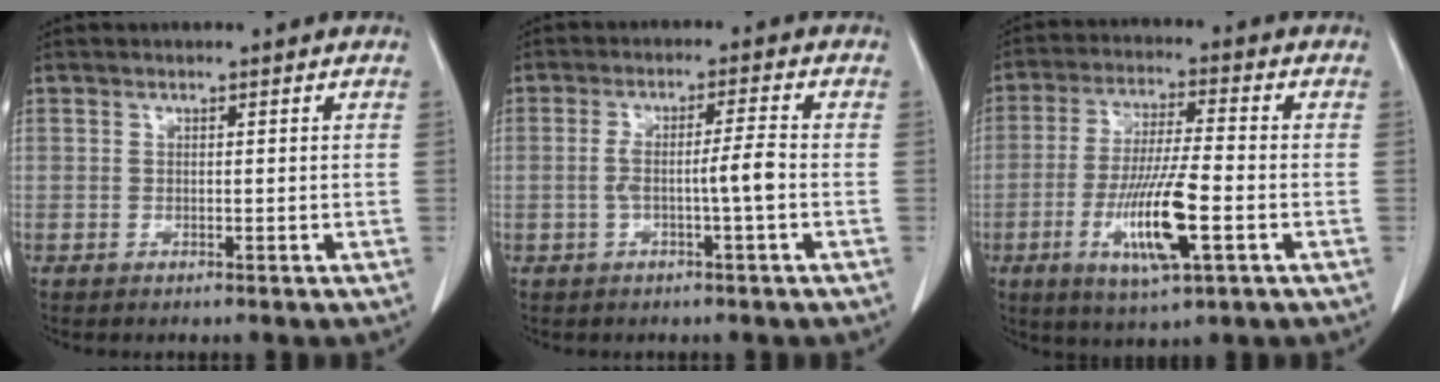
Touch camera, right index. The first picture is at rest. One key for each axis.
{"total": 4.8, "fx": -1.1, "fy": -0.3, "fz": 4.7, "tx": -0.088, "ty": 0.012, "tz": -0.017}
{"total": 12.0, "fx": -3.8, "fy": 1.2, "fz": 11.3, "tx": -0.218, "ty": -0.017, "tz": -0.068}